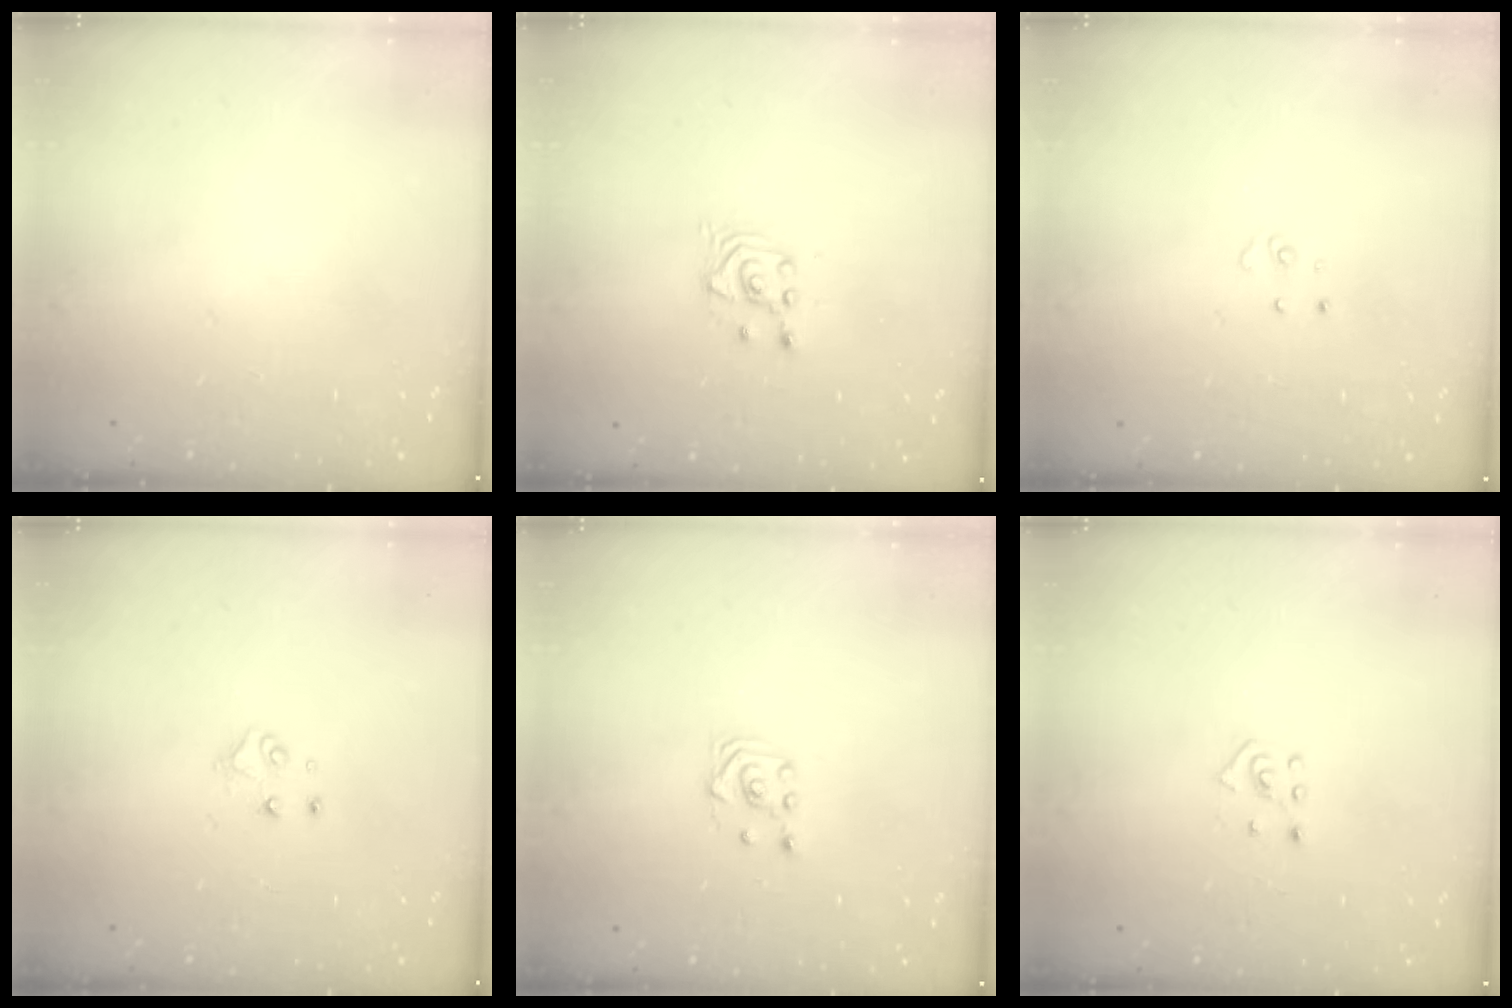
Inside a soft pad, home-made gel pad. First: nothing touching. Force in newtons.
{"total": 2.6, "press": 2.5, "slide": 0.3}
{"total": 2.9, "press": 2.9, "slide": 0.2}
{"total": 4.8, "press": 4.8, "slide": 0.5}
{"total": 2.9, "press": 2.6, "slide": 1.4}
{"total": 3.6, "press": 3.6, "slide": 0.6}